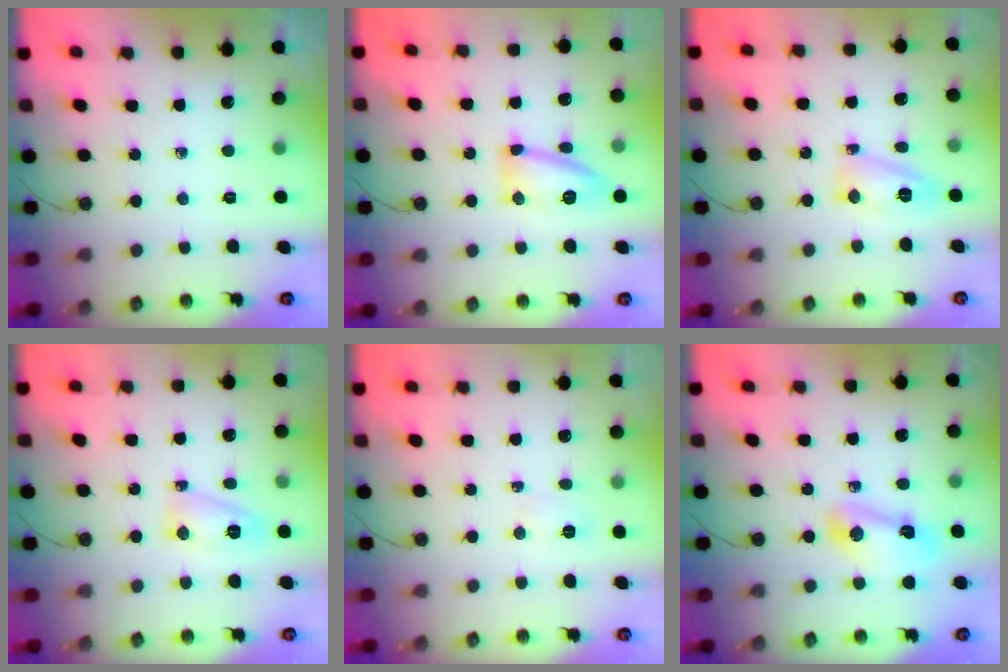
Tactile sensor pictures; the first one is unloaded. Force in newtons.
{"total": 11.4, "press": 11.4, "slide": 0.6}
{"total": 9.6, "press": 9.6, "slide": 1.0}
{"total": 6.2, "press": 6.2, "slide": 0.6}
{"total": 2.6, "press": 2.5, "slide": 0.8}
{"total": 6.9, "press": 6.9, "slide": 0.4}